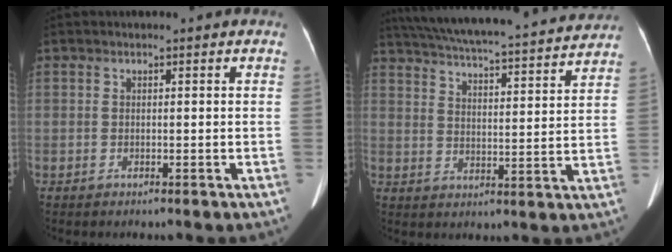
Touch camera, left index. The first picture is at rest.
{"total": 25.2, "force": [22.9, 2.6, 10.3], "torque": [-0.178, 0.001, 0.307]}